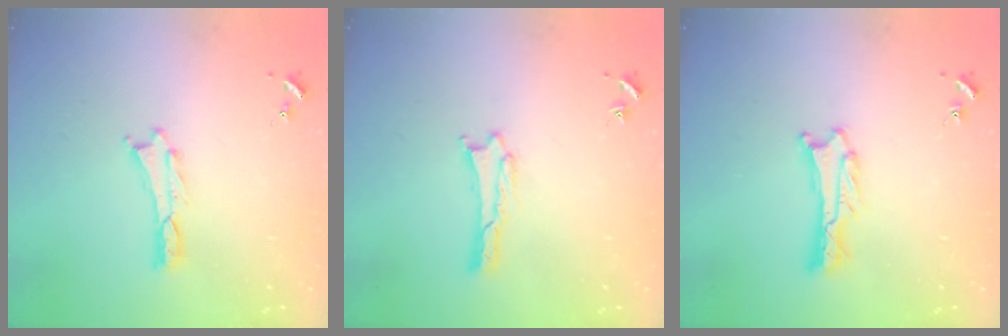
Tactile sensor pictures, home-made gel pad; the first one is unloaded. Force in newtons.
{"total": 1.1, "press": 1.1, "slide": 0.2}
{"total": 1.1, "press": 1.1, "slide": 0.0}